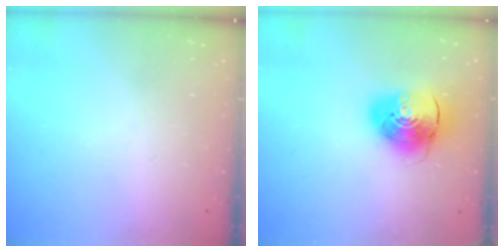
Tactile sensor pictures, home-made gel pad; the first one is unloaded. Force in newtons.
{"total": 10.9, "press": 10.7, "slide": 1.6}